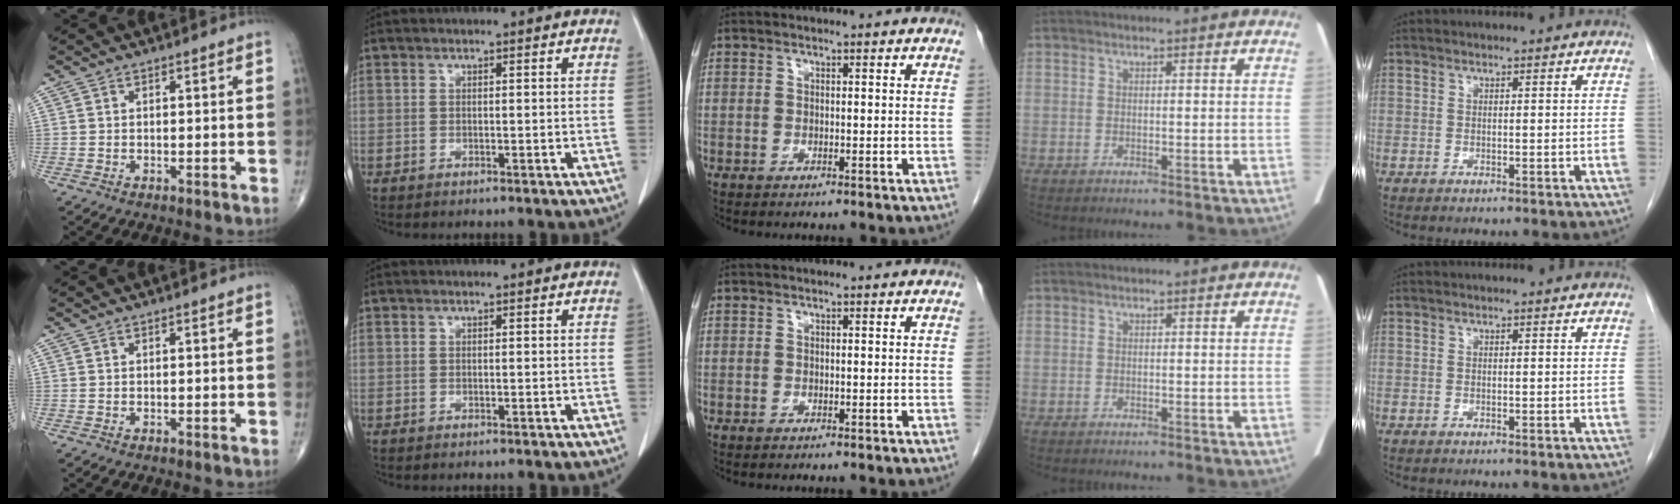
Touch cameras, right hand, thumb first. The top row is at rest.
{}